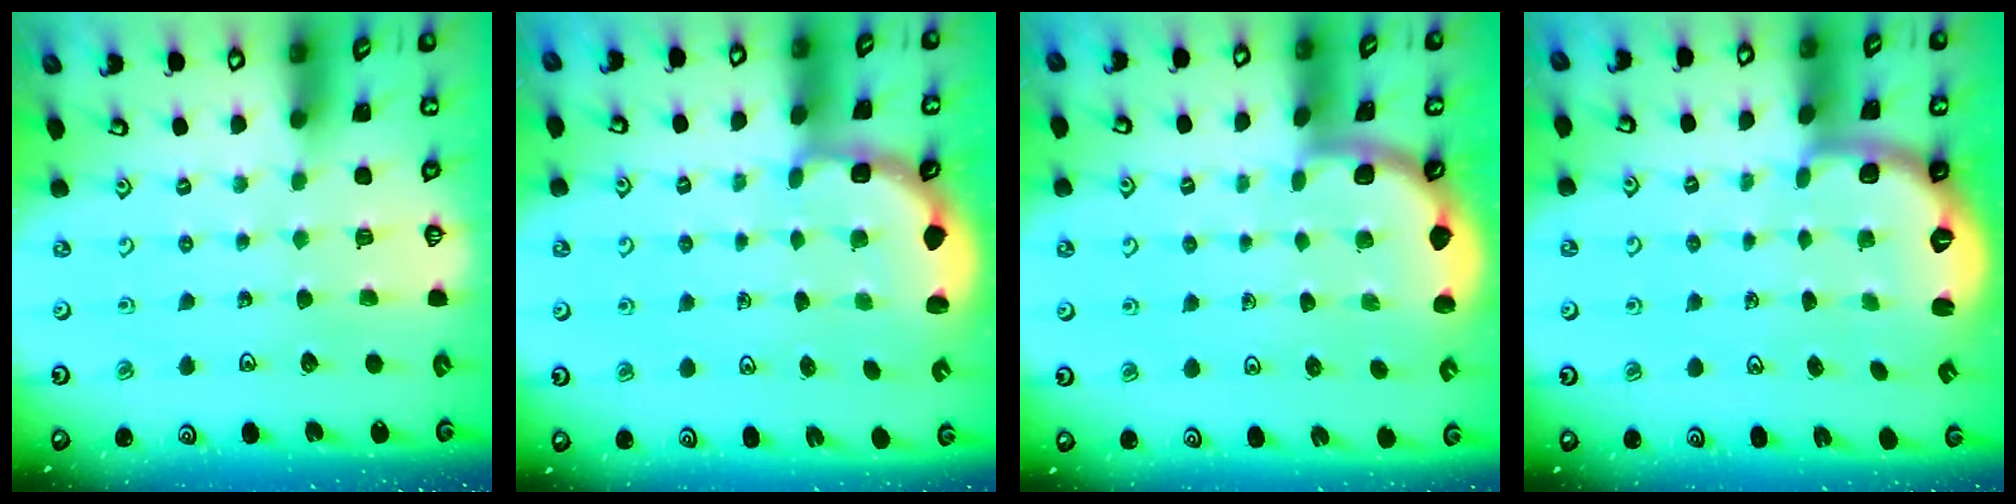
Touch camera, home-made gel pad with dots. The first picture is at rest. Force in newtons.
{"total": 2.7, "press": 2.3, "slide": 1.4}
{"total": 1.9, "press": 1.9, "slide": 0.0}
{"total": 2.6, "press": 1.5, "slide": 2.2}